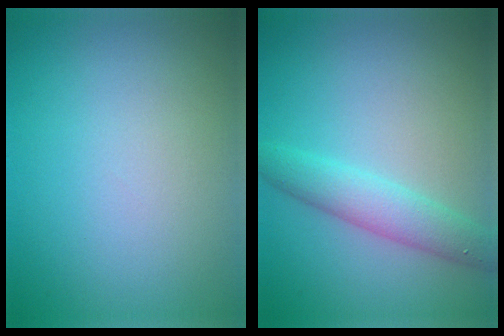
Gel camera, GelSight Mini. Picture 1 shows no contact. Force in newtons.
{"total": 3.4, "press": 3.4, "slide": 0.1}